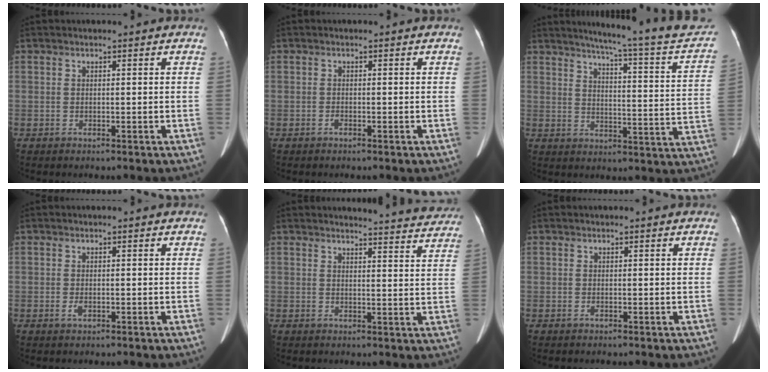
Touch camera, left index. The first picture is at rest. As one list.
[{"total": 0.7, "force": [-0.7, 0.0, 0.1], "torque": [-0.005, -0.008, -0.009]}, {"total": 22.1, "force": [20.0, -0.1, 9.4], "torque": [-0.126, -0.066, 0.234]}, {"total": 0.9, "force": [-0.7, 0.3, 0.6], "torque": [-0.014, -0.008, -0.007]}, {"total": 13.1, "force": [12.9, 0.9, 2.1], "torque": [-0.006, -0.052, 0.122]}, {"total": 0.0}]